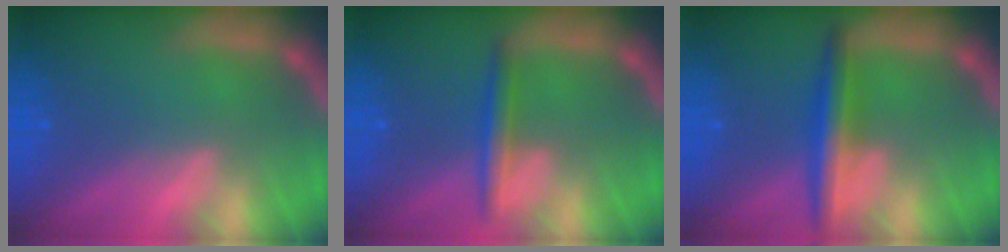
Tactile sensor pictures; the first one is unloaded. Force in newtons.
{"total": 2.5}
{"total": 4.0}